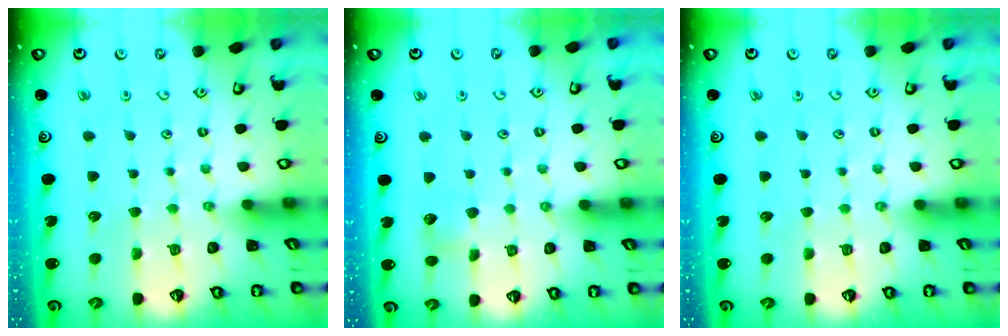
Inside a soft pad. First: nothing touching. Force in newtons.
{"total": 3.4, "press": 3.4, "slide": 0.4}
{"total": 0.0}